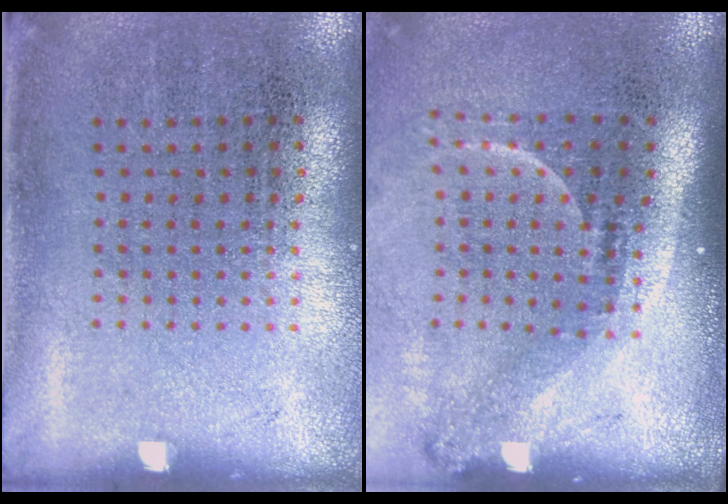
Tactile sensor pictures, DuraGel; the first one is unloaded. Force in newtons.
{"total": 2.3, "press": 1.5, "slide": 1.7}